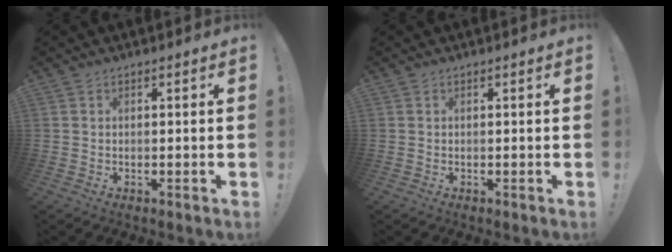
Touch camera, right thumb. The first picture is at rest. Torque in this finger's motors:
{"motor_torque": [0.00, 0.00, -0.01, 0.01, 0.00]}